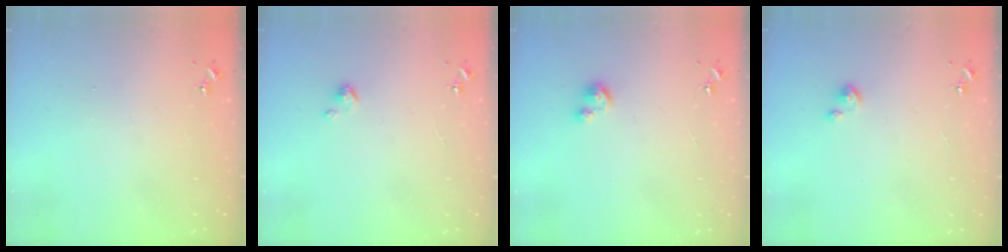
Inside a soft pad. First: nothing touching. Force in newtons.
{"total": 2.7, "press": 2.7, "slide": 0.2}
{"total": 4.4, "press": 4.3, "slide": 0.4}
{"total": 2.9, "press": 2.9, "slide": 0.2}